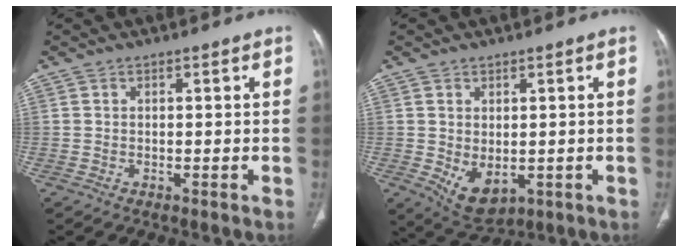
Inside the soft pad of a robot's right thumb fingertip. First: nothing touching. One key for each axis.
{"total": 6.7, "fx": -1.1, "fy": 4.1, "fz": 5.1, "tx": -0.073, "ty": -0.008, "tz": 0.006}